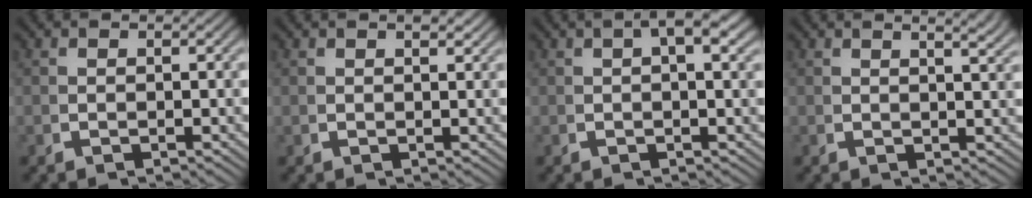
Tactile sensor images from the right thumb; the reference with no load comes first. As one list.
[{"total": 1.1, "force": [0.9, 0.1, 0.6], "torque": [-0.004, 0.001, 0.015]}, {"total": 3.0, "force": [1.4, 0.6, 2.6], "torque": [-0.028, 0.017, 0.016]}, {"total": 2.9, "force": [2.0, 0.7, 1.9], "torque": [-0.022, 0.010, 0.026]}]